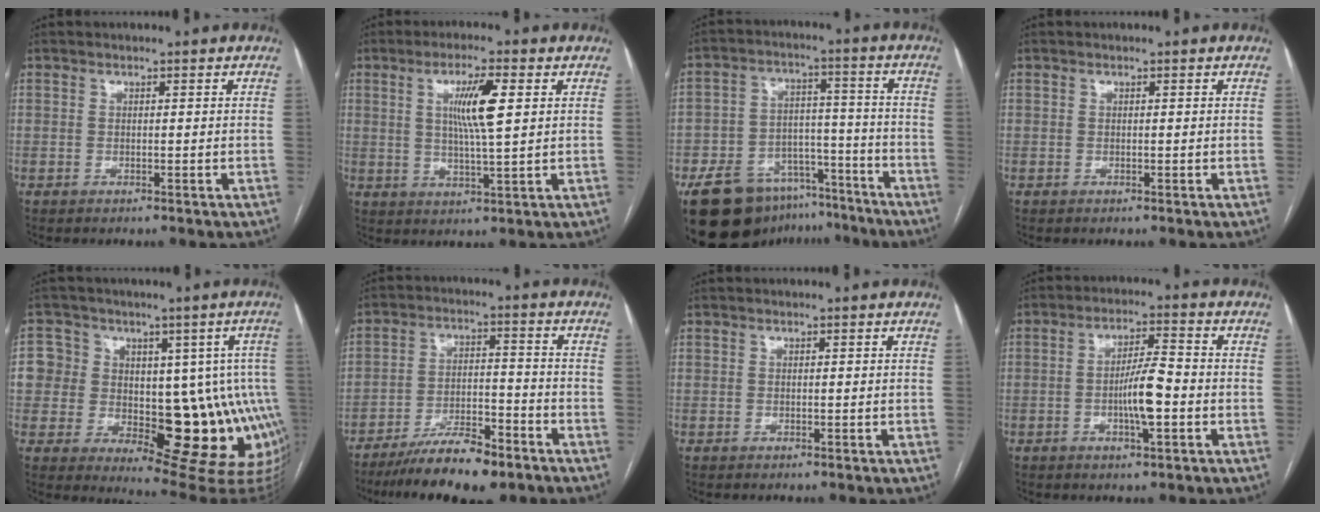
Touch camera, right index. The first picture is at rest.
{"total": 7.6, "force": [2.0, 0.4, 7.3], "torque": [-0.134, 0.000, 0.036]}
{"total": 16.1, "force": [-11.8, 8.9, 6.4], "torque": [-0.094, 0.045, -0.178]}
{"total": 0.0}
{"total": 15.6, "force": [-0.7, 10.9, 11.1], "torque": [-0.122, 0.031, 0.009]}
{"total": 11.3, "force": [-8.5, 2.8, 6.9], "torque": [-0.116, -0.007, -0.146]}
{"total": 0.0}
{"total": 6.7, "force": [-1.6, 1.0, 6.5], "torque": [-0.120, 0.004, -0.028]}